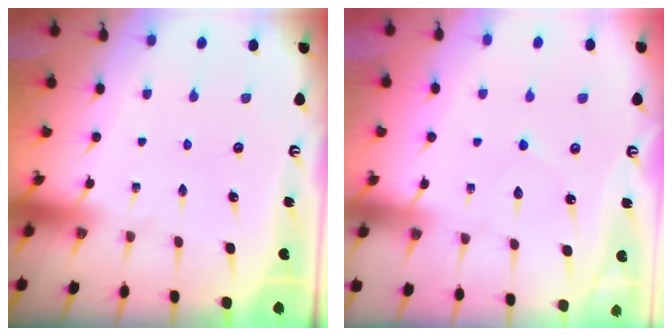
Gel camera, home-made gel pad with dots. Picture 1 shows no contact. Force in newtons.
{"total": 3.6, "press": 3.6, "slide": 0.4}